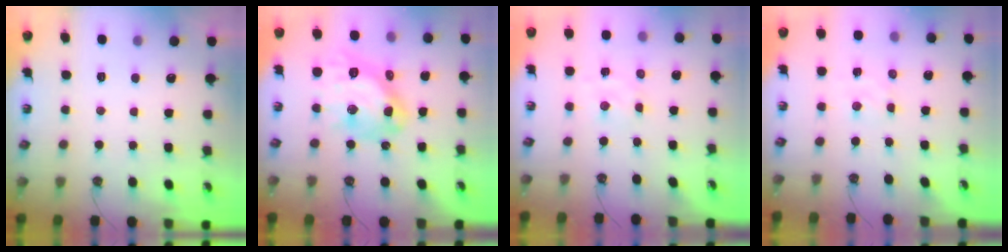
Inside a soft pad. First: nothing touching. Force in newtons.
{"total": 17.0, "press": 16.9, "slide": 1.8}
{"total": 1.9, "press": 1.9, "slide": 0.3}
{"total": 1.5, "press": 1.5, "slide": 0.2}